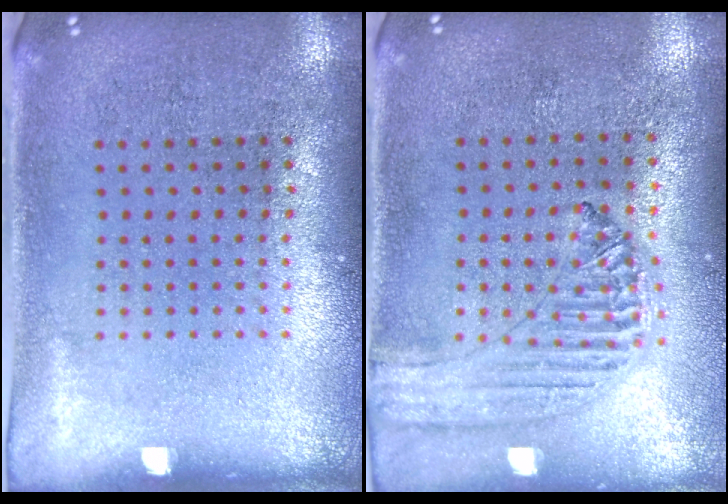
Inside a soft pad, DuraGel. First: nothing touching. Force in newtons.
{"total": 0.9, "press": 0.9, "slide": 0.1}